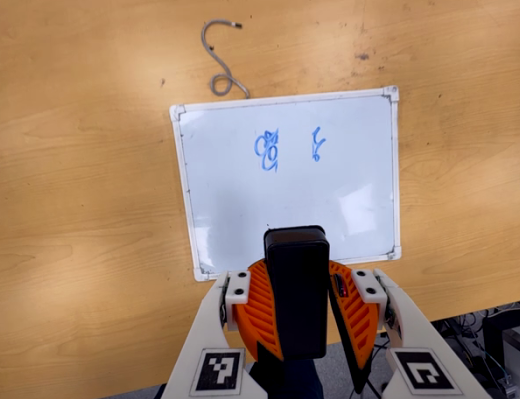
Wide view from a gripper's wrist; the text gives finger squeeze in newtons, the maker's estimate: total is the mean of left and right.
{"total": 10.0, "left": 10.2, "right": 9.8}